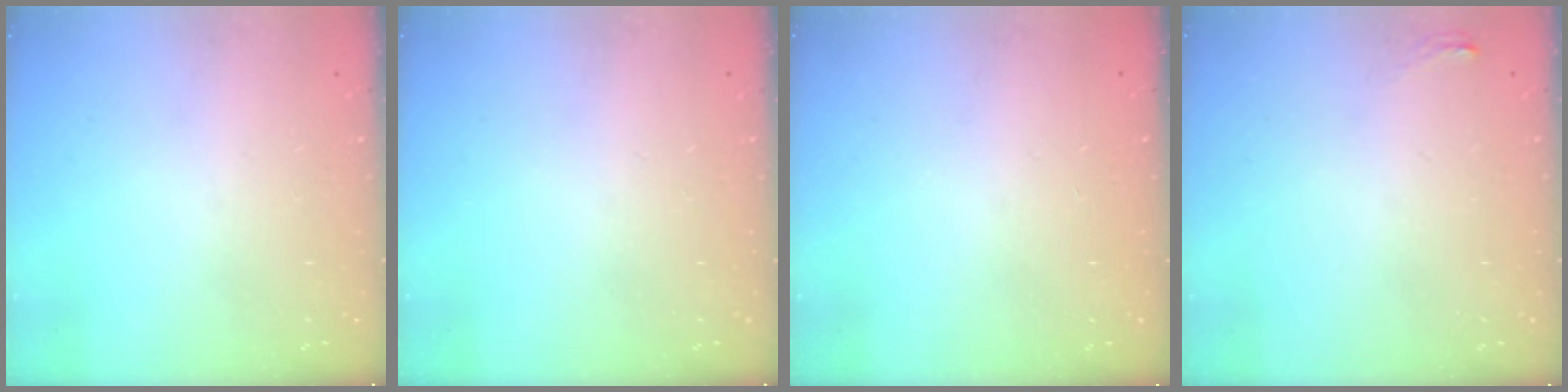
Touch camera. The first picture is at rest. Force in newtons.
{"total": 0.0}
{"total": 0.0}
{"total": 3.4, "press": 3.2, "slide": 1.1}